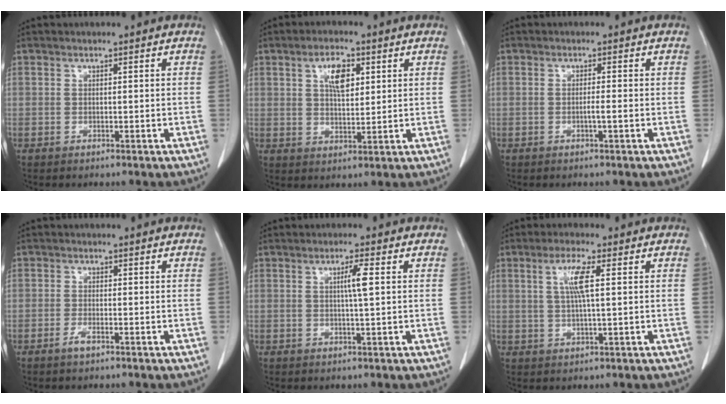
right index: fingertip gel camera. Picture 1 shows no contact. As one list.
[{"total": 5.6, "force": [2.2, 2.3, 4.6], "torque": [-0.085, 0.004, 0.041]}, {"total": 1.4, "force": [-0.3, -0.1, 1.4], "torque": [-0.022, 0.001, -0.004]}, {"total": 1.5, "force": [-1.0, 0.3, 1.2], "torque": [-0.024, 0.000, -0.017]}, {"total": 3.1, "force": [0.7, -0.2, 3.0], "torque": [-0.051, 0.000, 0.013]}, {"total": 5.0, "force": [1.4, 0.2, 4.8], "torque": [-0.096, 0.002, 0.028]}]